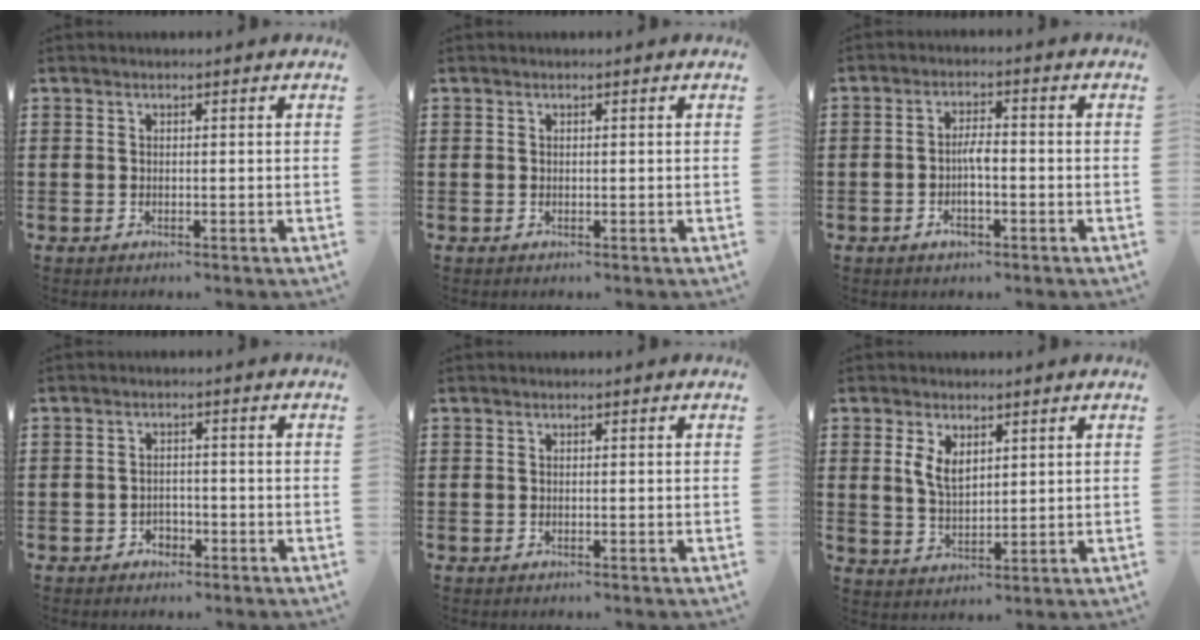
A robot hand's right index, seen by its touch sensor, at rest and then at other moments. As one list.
[{"total": 0.0}, {"total": 4.1, "force": [-1.3, 1.5, 3.6], "torque": [-0.070, 0.004, -0.027]}, {"total": 1.8, "force": [-1.4, 1.1, 0.4], "torque": [-0.013, -0.001, -0.031]}, {"total": 0.0}, {"total": 4.2, "force": [1.8, 2.6, 2.8], "torque": [-0.063, 0.008, 0.033]}]